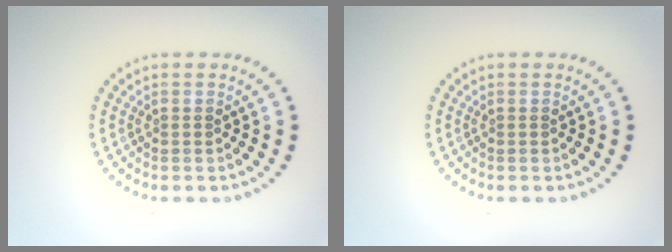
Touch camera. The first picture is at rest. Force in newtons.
{"total": 0.0}